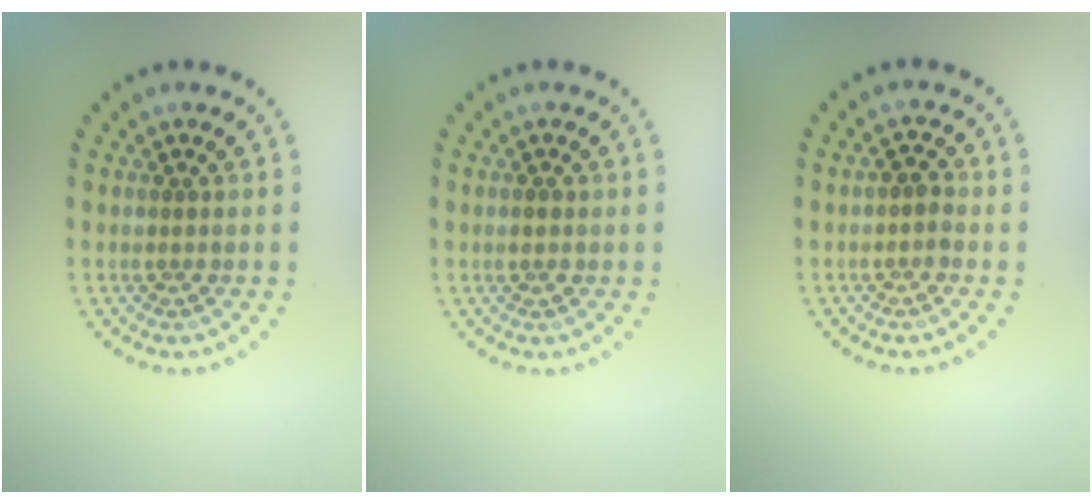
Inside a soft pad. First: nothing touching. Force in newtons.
{"total": 1.3, "press": 1.2, "slide": 0.3}
{"total": 1.1, "press": 1.0, "slide": 0.3}